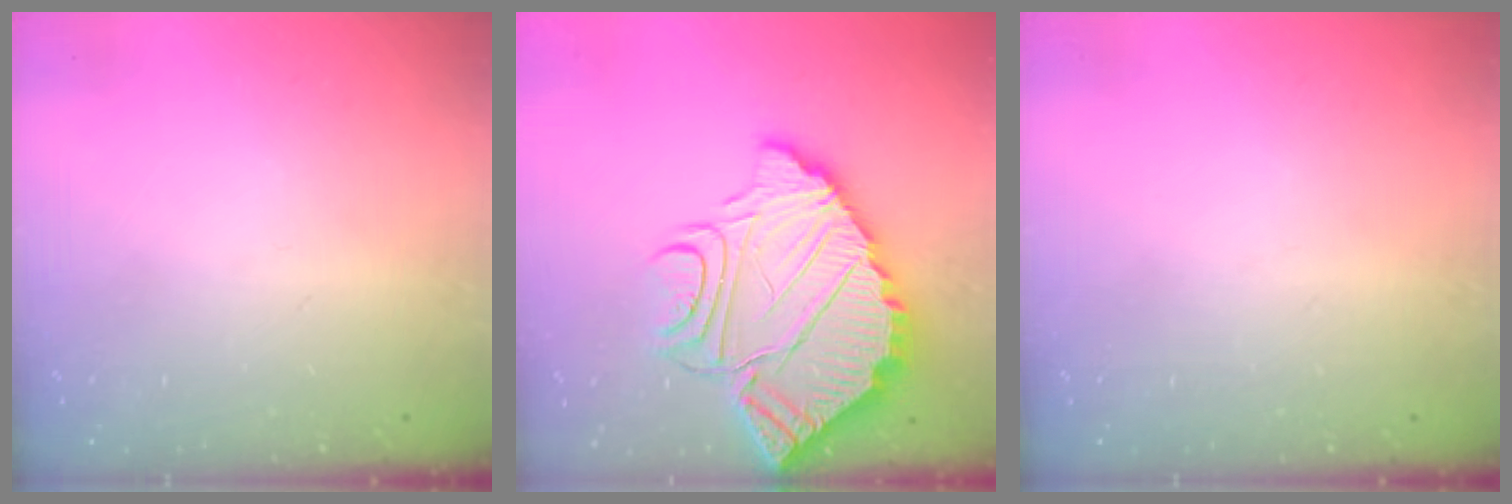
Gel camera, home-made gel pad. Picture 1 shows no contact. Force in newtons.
{"total": 16.1, "press": 16.0, "slide": 1.5}
{"total": 0.0}